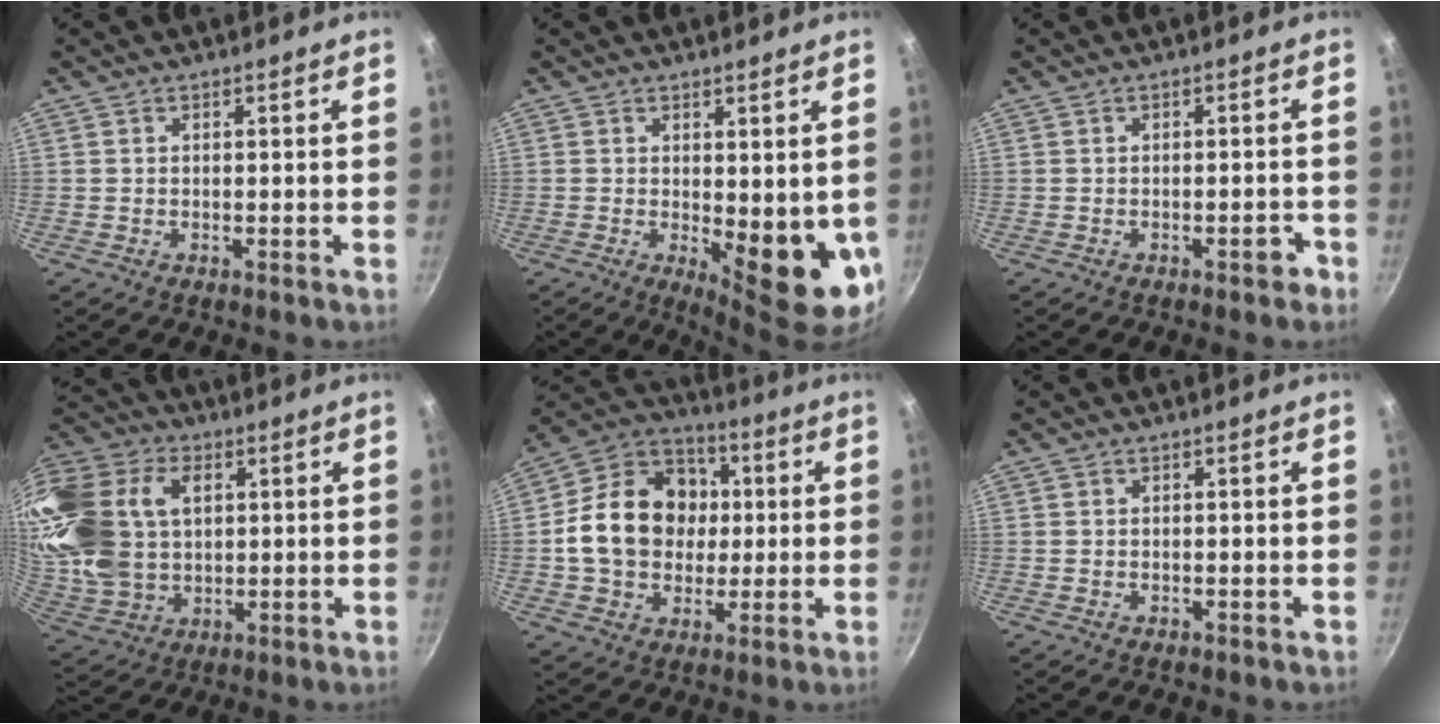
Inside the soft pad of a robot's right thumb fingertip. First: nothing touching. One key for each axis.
{"total": 11.0, "fx": -0.6, "fy": 4.2, "fz": 10.2, "tx": -0.109, "ty": -0.013, "tz": 0.006}
{"total": 2.4, "fx": -1.4, "fy": 1.0, "fz": 1.6, "tx": -0.012, "ty": 0.020, "tz": -0.011}
{"total": 25.4, "fx": 6.1, "fy": 18.1, "fz": 16.8, "tx": -0.354, "ty": 0.010, "tz": 0.122}
{"total": 19.0, "fx": 0.8, "fy": 15.4, "fz": 11.1, "tx": -0.158, "ty": 0.030, "tz": 0.009}
{"total": 0.0}